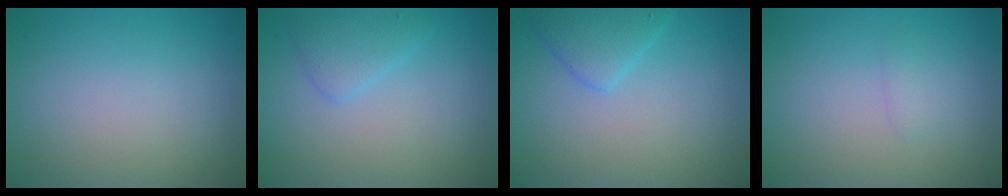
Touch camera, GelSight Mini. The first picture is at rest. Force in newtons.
{"total": 2.0, "press": 2.0, "slide": 0.1}
{"total": 2.6, "press": 2.6, "slide": 0.1}
{"total": 0.9, "press": 0.9, "slide": 0.1}